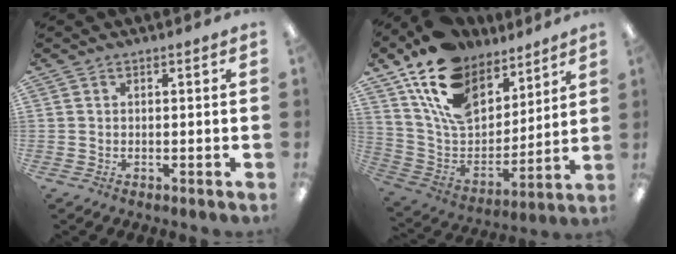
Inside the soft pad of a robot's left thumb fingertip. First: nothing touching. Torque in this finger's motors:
{"motor_torque": [0.79, 0.92, 1.30, -1.47, 0.16]}